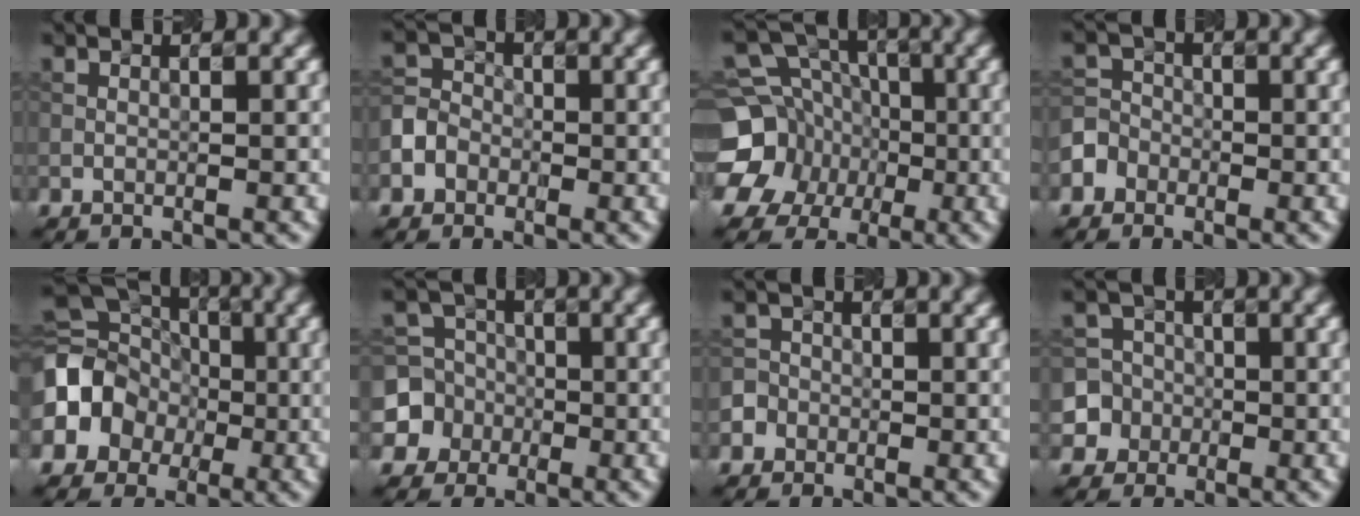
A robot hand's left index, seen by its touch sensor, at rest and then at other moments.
{"total": 4.1, "force": [-1.8, 3.5, 1.0], "torque": [0.002, 0.005, -0.042]}
{"total": 11.7, "force": [-2.7, 10.6, 4.1], "torque": [-0.104, 0.002, -0.067]}
{"total": 3.0, "force": [-1.6, 2.5, 0.3], "torque": [0.012, 0.006, -0.036]}
{"total": 12.3, "force": [-1.5, 10.8, 5.8], "torque": [-0.128, 0.019, -0.066]}
{"total": 7.2, "force": [-1.7, 6.9, 1.3], "torque": [-0.022, 0.010, -0.056]}
{"total": 2.7, "force": [-1.1, 2.4, 0.4], "torque": [0.014, 0.006, -0.030]}
{"total": 7.7, "force": [-2.5, 7.2, 1.2], "torque": [-0.023, 0.004, -0.074]}